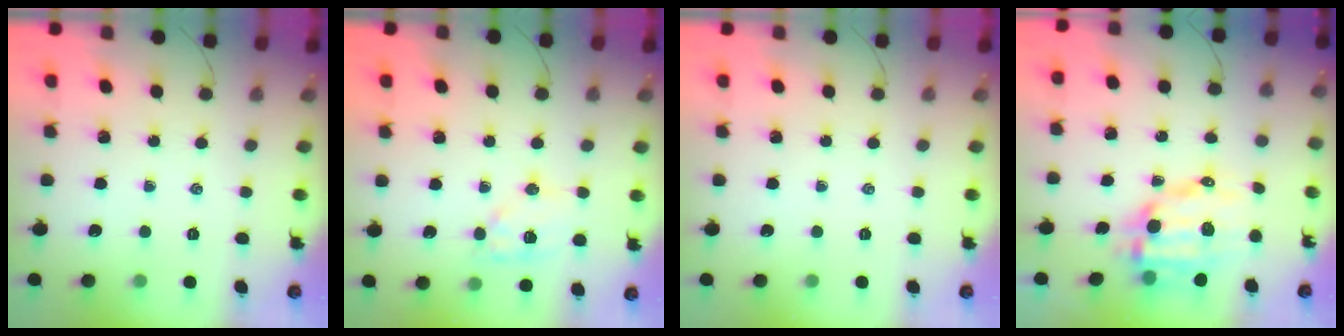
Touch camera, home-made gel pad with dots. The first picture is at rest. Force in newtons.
{"total": 11.2, "press": 11.1, "slide": 1.4}
{"total": 0.0}
{"total": 11.9, "press": 11.6, "slide": 2.7}